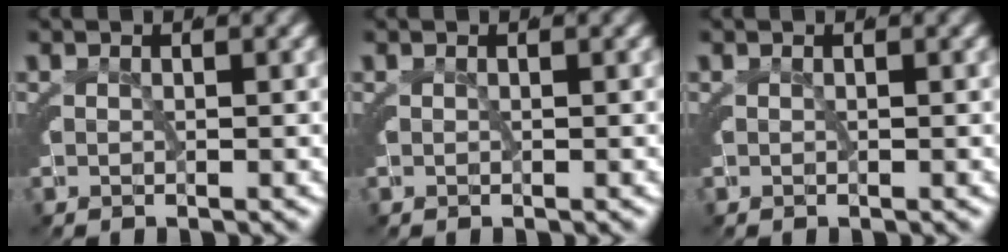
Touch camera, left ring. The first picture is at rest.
{"total": 0.0}
{"total": 0.0}